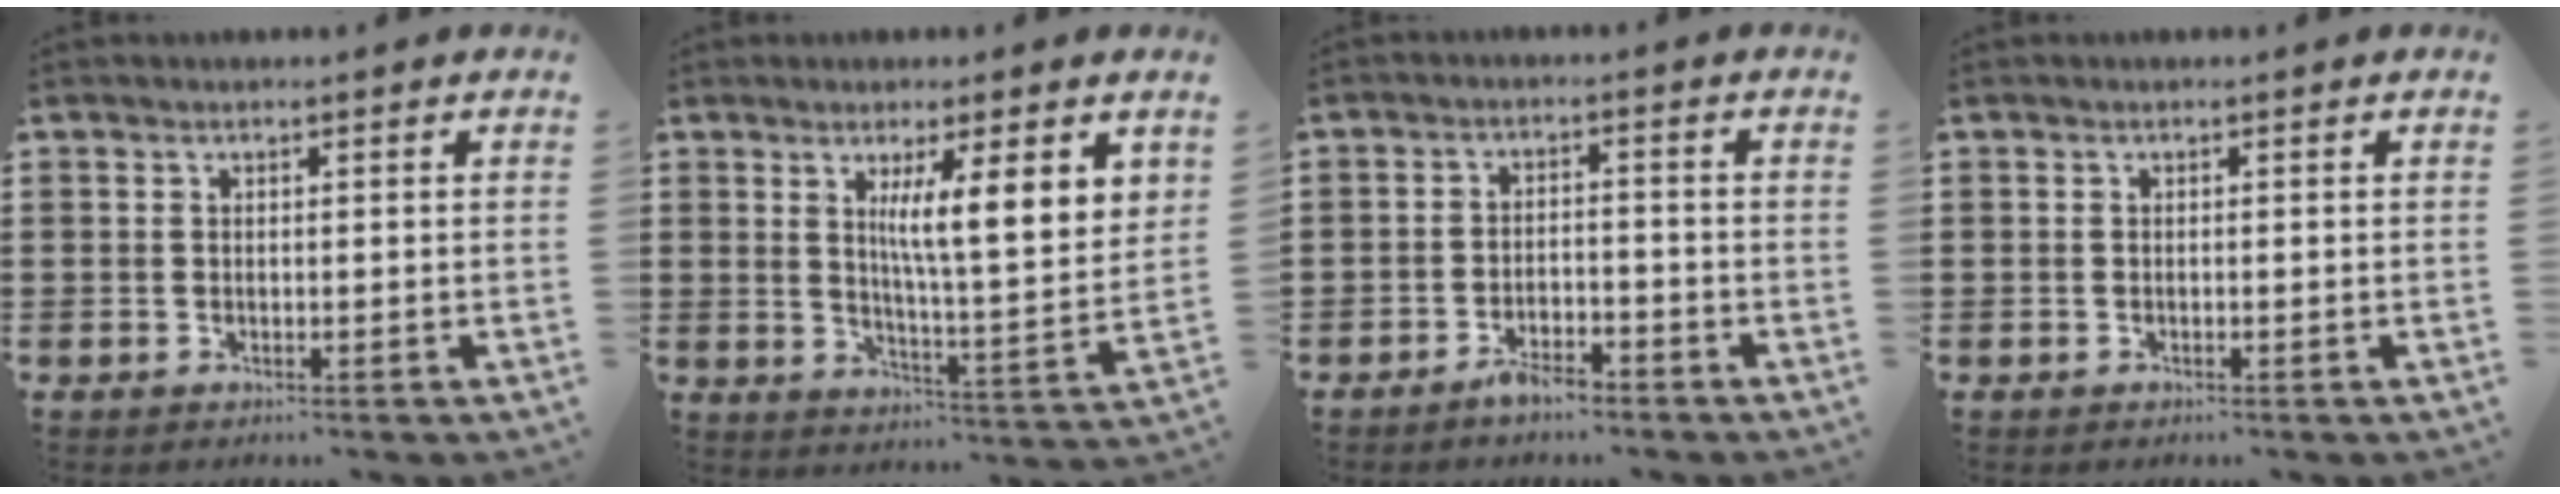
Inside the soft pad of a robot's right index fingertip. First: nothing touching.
{"total": 7.6, "force": [3.5, 0.7, 6.7], "torque": [-0.122, -0.016, 0.054]}
{"total": 3.1, "force": [-2.7, 0.9, 1.3], "torque": [-0.022, 0.011, -0.051]}
{"total": 0.0}